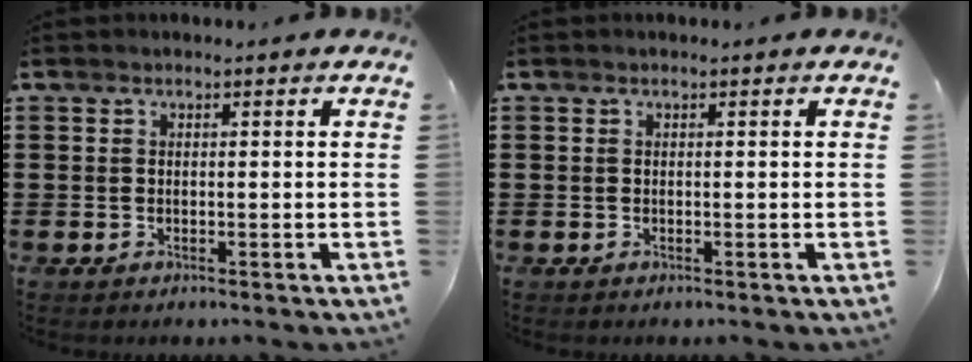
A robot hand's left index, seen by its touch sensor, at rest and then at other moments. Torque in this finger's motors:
{"motor_torque": [0.00, 0.00, 0.05, -0.01]}